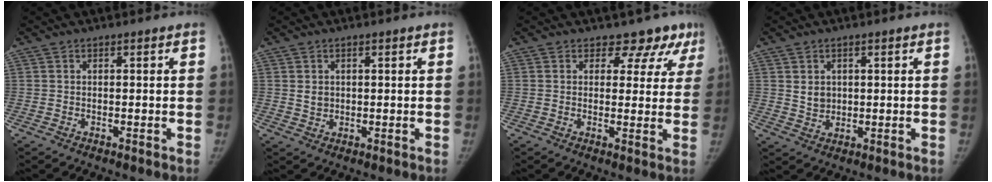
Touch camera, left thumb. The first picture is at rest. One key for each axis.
{"total": 2.3, "fx": 0.6, "fy": 1.9, "fz": 1.1, "tx": -0.011, "ty": -0.005, "tz": 0.016}
{"total": 7.0, "fx": 5.3, "fy": 4.5, "fz": 1.2, "tx": 0.032, "ty": -0.023, "tz": 0.044}
{"total": 3.2, "fx": 0.9, "fy": 2.7, "fz": 1.5, "tx": -0.015, "ty": -0.010, "tz": 0.024}